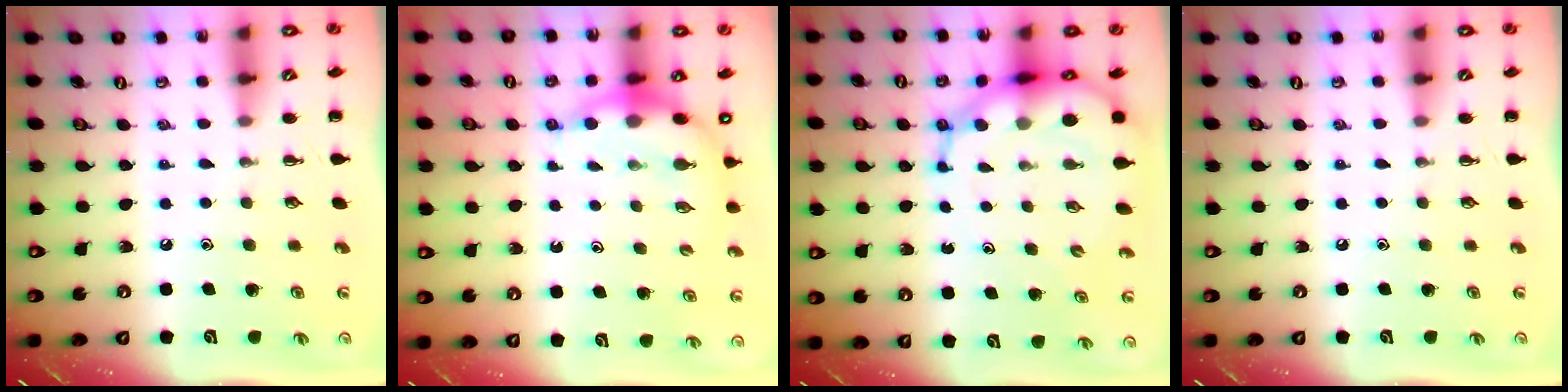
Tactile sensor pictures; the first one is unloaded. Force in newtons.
{"total": 8.4, "press": 8.3, "slide": 1.4}
{"total": 13.1, "press": 12.6, "slide": 3.5}
{"total": 0.0}